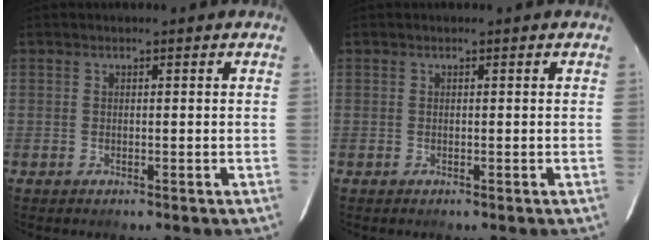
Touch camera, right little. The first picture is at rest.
{"total": 0.0}